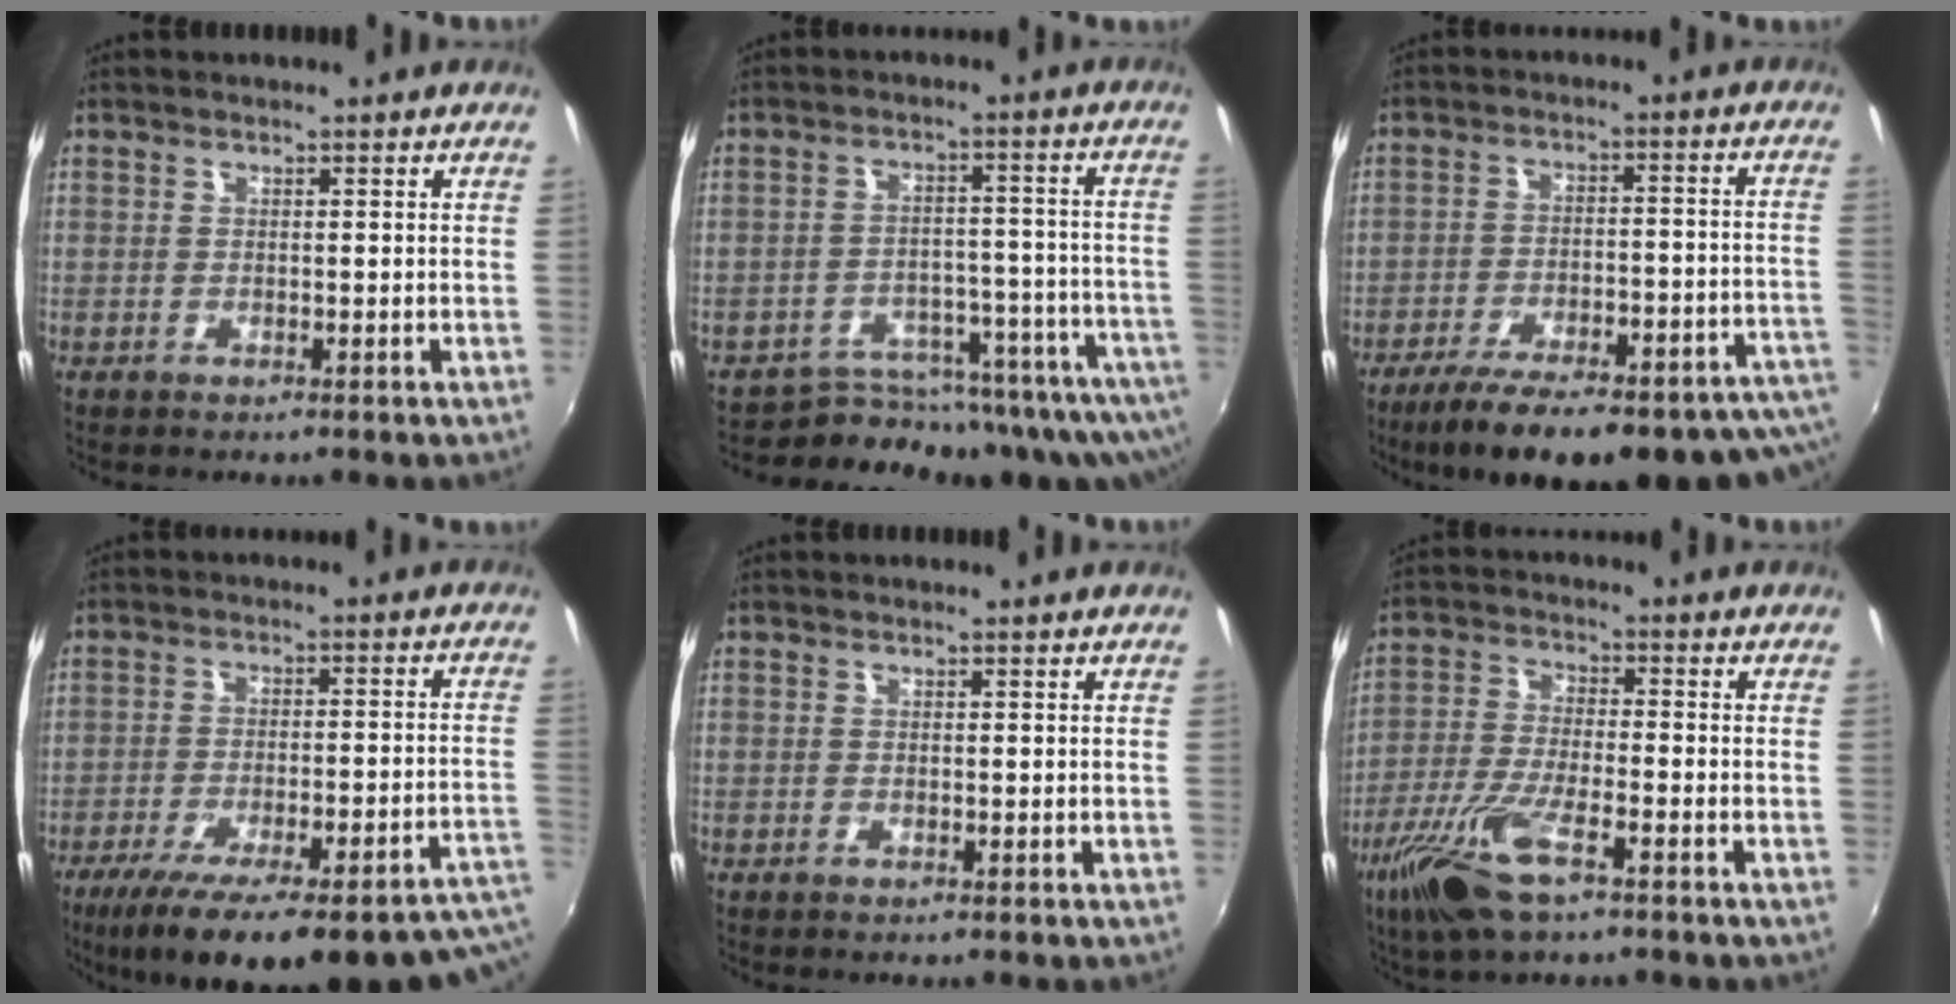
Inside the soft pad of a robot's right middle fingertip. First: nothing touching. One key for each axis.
{"total": 14.5, "fx": -12.5, "fy": 4.9, "fz": 5.5, "tx": -0.082, "ty": -0.013, "tz": -0.167}
{"total": 25.8, "fx": -20.7, "fy": 6.8, "fz": 13.9, "tx": -0.198, "ty": -0.033, "tz": -0.271}
{"total": 28.3, "fx": -21.1, "fy": 6.5, "fz": 17.7, "tx": -0.239, "ty": -0.038, "tz": -0.279}
{"total": 0.0}
{"total": 12.2, "fx": -7.2, "fy": 3.4, "fz": 9.2, "tx": -0.205, "ty": -0.025, "tz": -0.141}